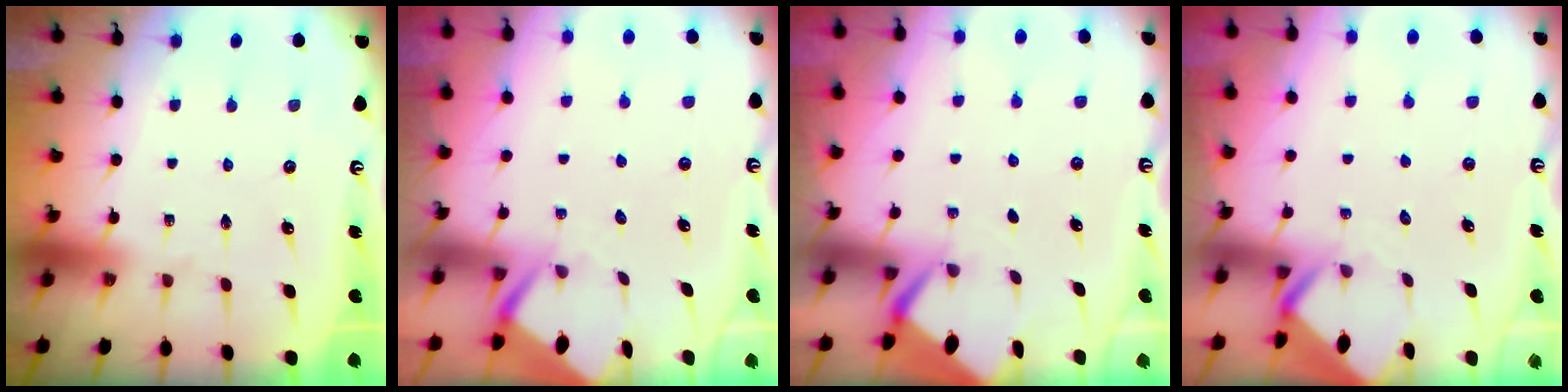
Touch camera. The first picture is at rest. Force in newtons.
{"total": 3.4, "press": 3.4, "slide": 0.3}
{"total": 2.7, "press": 2.7, "slide": 0.3}
{"total": 2.6, "press": 2.6, "slide": 0.1}